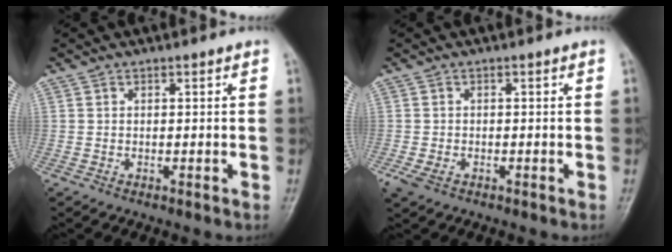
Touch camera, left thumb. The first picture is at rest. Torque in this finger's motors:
{"motor_torque": [0.53, 0.88, 0.25, -0.24, 0.12]}